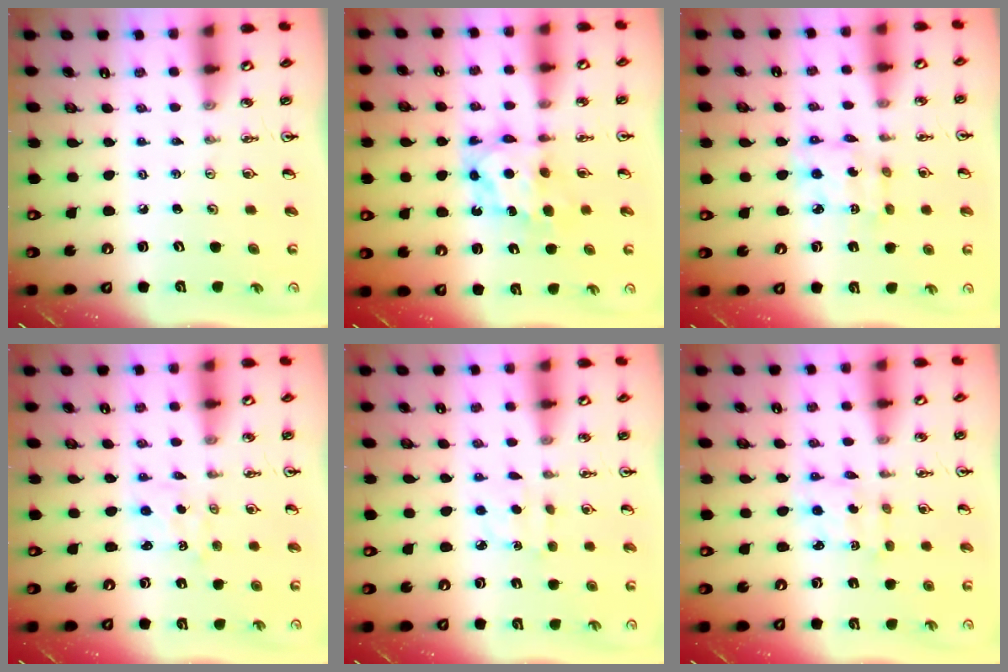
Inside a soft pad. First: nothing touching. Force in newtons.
{"total": 6.7, "press": 6.7, "slide": 0.3}
{"total": 5.2, "press": 5.2, "slide": 0.3}
{"total": 0.9, "press": 0.7, "slide": 0.6}
{"total": 3.7, "press": 3.6, "slide": 0.5}
{"total": 2.1, "press": 2.0, "slide": 0.8}